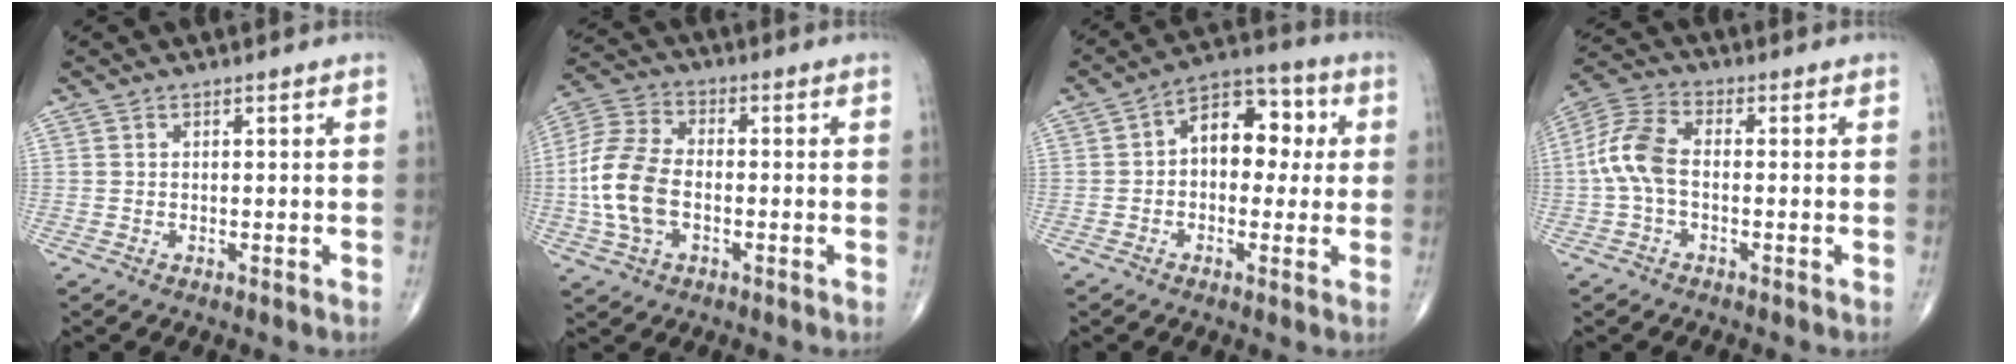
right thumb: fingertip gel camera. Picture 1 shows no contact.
{"total": 12.2, "force": [-1.9, 7.5, 9.5], "torque": [-0.202, 0.022, -0.042]}
{"total": 11.3, "force": [1.3, 7.3, 8.5], "torque": [-0.082, 0.031, 0.008]}
{"total": 8.2, "force": [-0.8, 4.5, 6.8], "torque": [-0.154, 0.025, -0.026]}